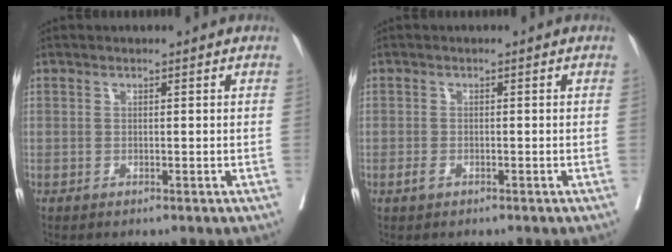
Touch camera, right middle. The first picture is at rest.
{"total": 1.1, "force": [-0.7, 0.5, 0.7], "torque": [-0.016, 0.000, -0.011]}